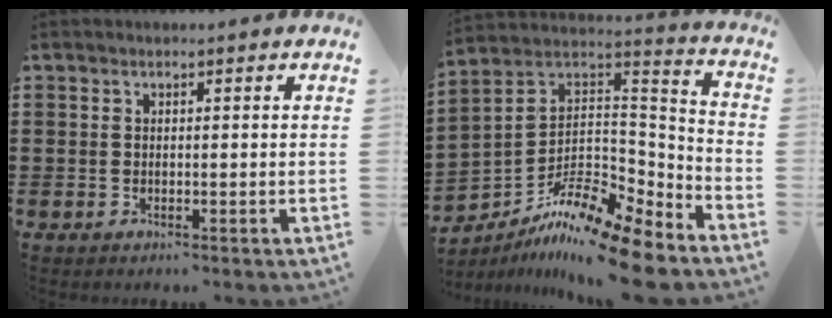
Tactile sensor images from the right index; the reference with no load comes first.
{"total": 12.7, "force": [-10.5, 2.2, 6.9], "torque": [-0.130, 0.020, -0.207]}